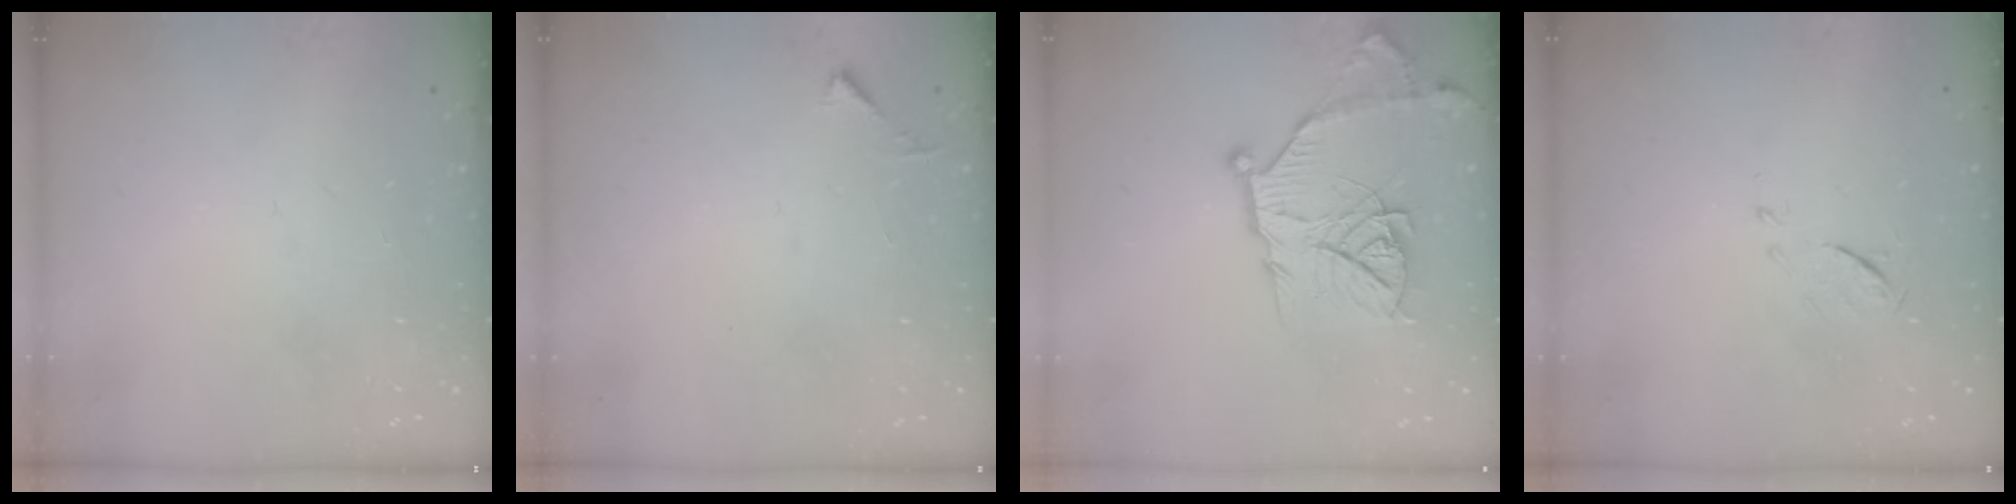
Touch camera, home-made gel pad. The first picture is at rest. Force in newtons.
{"total": 3.3, "press": 3.2, "slide": 0.4}
{"total": 17.5, "press": 17.4, "slide": 1.6}
{"total": 5.8, "press": 5.8, "slide": 0.8}